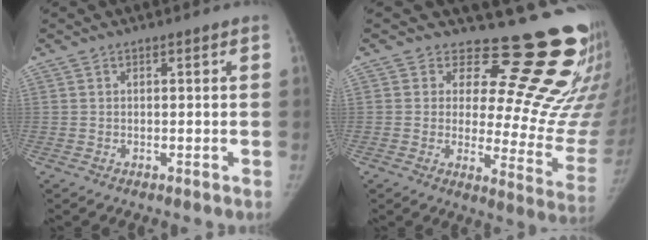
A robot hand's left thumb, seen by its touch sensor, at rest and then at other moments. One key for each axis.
{"total": 20.8, "fx": 15.8, "fy": 7.3, "fz": 11.3, "tx": -0.092, "ty": -0.139, "tz": 0.183}